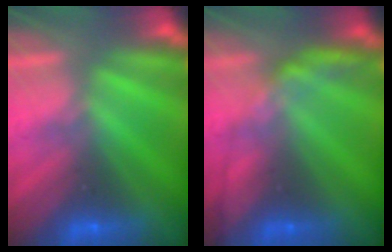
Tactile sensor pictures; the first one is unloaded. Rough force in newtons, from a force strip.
{"total": 2.6}